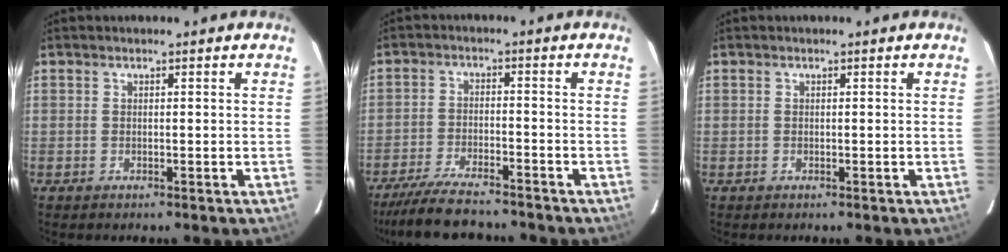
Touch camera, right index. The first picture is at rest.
{"total": 12.5, "force": [-11.0, 2.5, 5.4], "torque": [-0.127, -0.016, -0.183]}
{"total": 0.0}